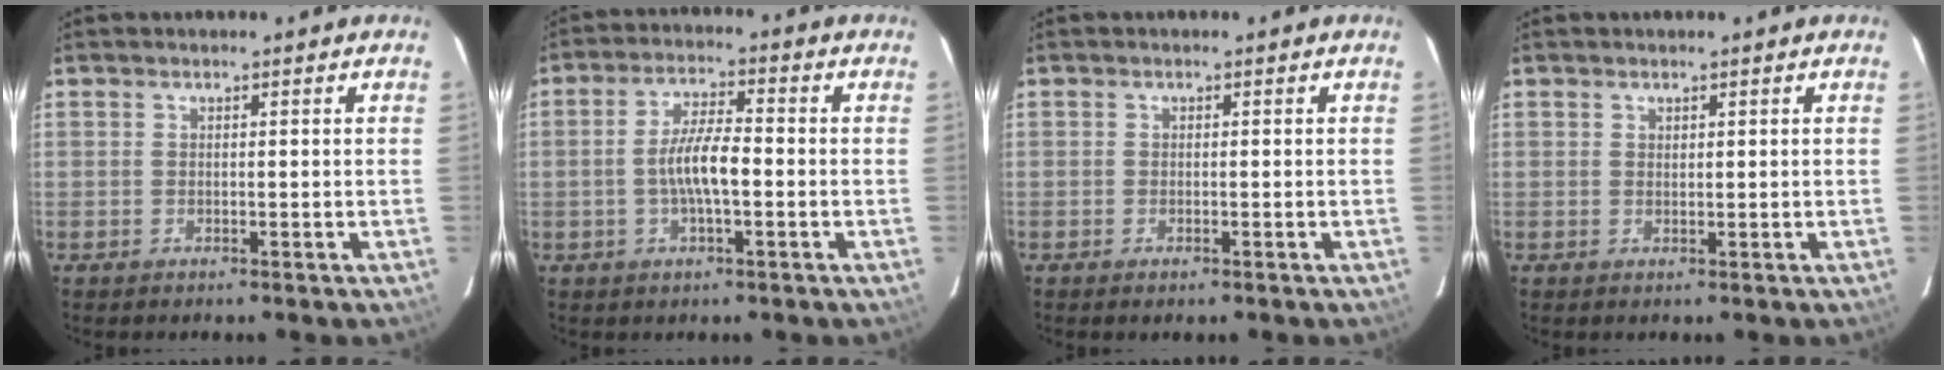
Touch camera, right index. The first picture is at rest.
{"total": 6.8, "force": [-1.4, 1.6, 6.5], "torque": [-0.124, 0.006, -0.025]}
{"total": 0.8, "force": [-0.5, 0.3, 0.5], "torque": [-0.008, -0.002, -0.009]}
{"total": 0.6, "force": [0.5, 0.4, 0.1], "torque": [-0.002, 0.001, 0.010]}